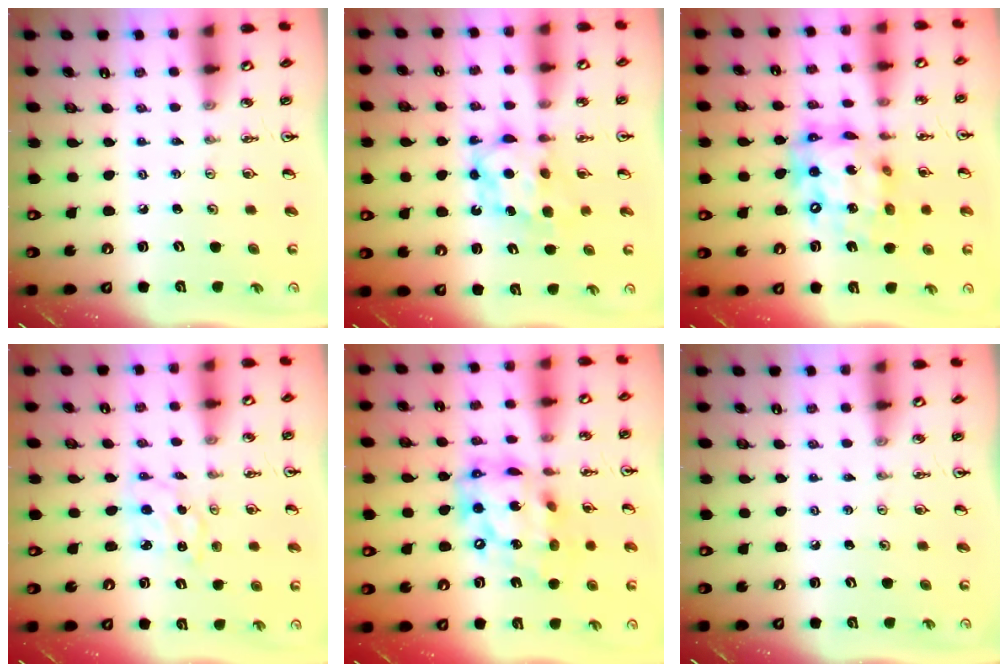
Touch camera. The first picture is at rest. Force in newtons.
{"total": 6.4, "press": 6.3, "slide": 0.4}
{"total": 16.4, "press": 16.4, "slide": 0.9}
{"total": 2.5, "press": 2.5, "slide": 0.3}
{"total": 18.9, "press": 18.9, "slide": 1.3}
{"total": 0.0}